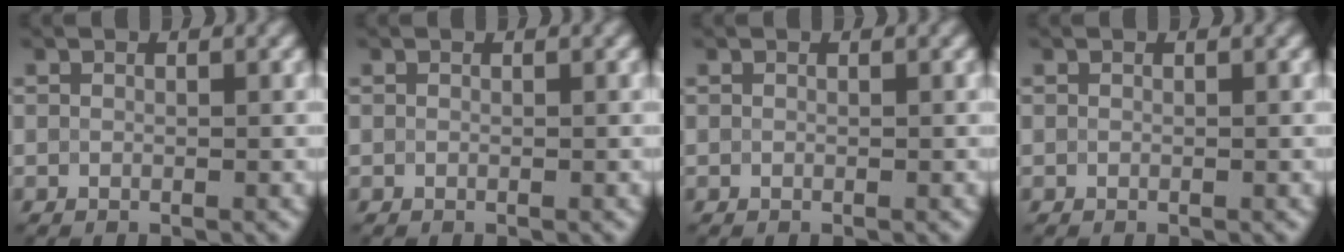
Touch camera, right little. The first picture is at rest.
{"total": 0.0}
{"total": 0.0}
{"total": 0.0}